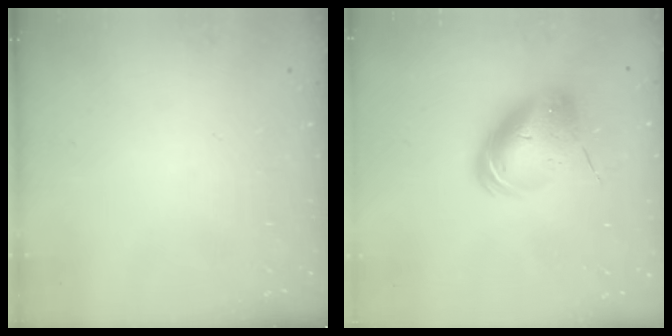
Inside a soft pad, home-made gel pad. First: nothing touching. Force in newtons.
{"total": 13.0, "press": 12.7, "slide": 2.4}